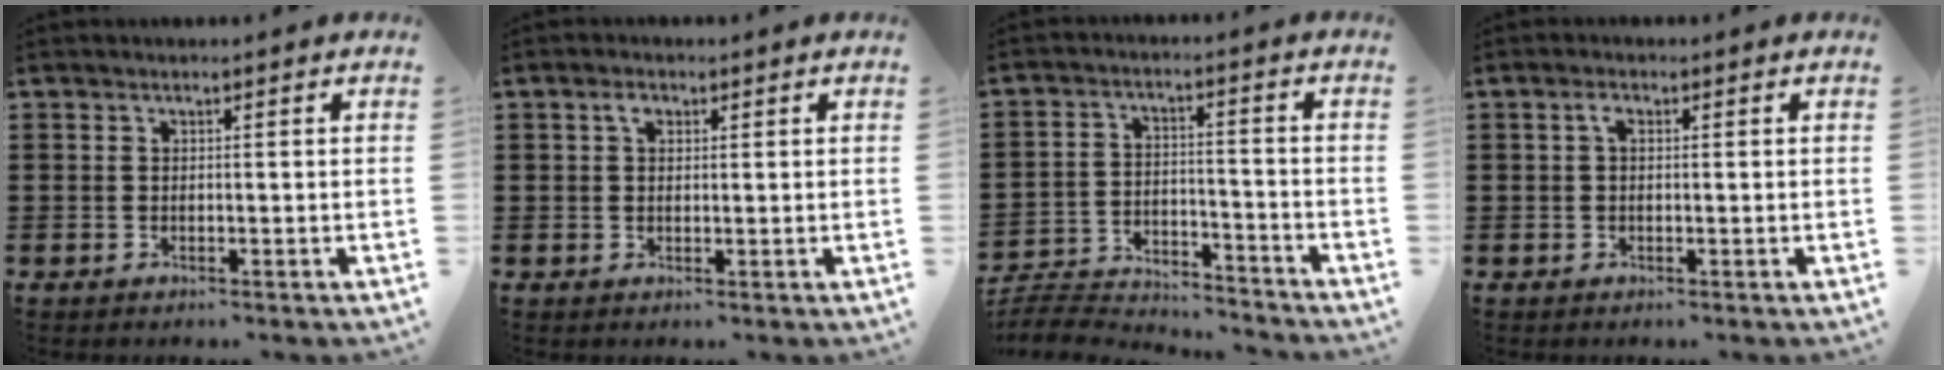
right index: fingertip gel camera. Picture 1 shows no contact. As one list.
[{"total": 1.9, "force": [0.7, 1.1, 1.3], "torque": [-0.029, 0.007, 0.013]}, {"total": 5.9, "force": [-5.7, 0.8, 1.1], "torque": [-0.036, 0.002, -0.117]}, {"total": 1.6, "force": [0.3, 0.7, 1.4], "torque": [-0.029, 0.006, 0.003]}]